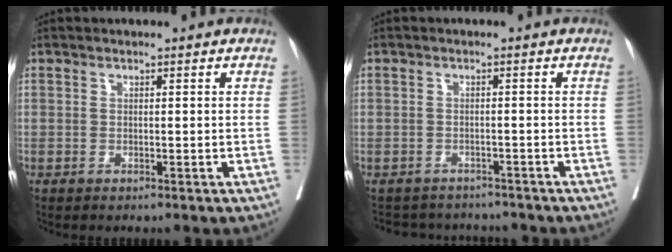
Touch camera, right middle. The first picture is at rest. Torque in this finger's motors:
{"motor_torque": [-0.17, -0.33, -0.55, -0.21]}